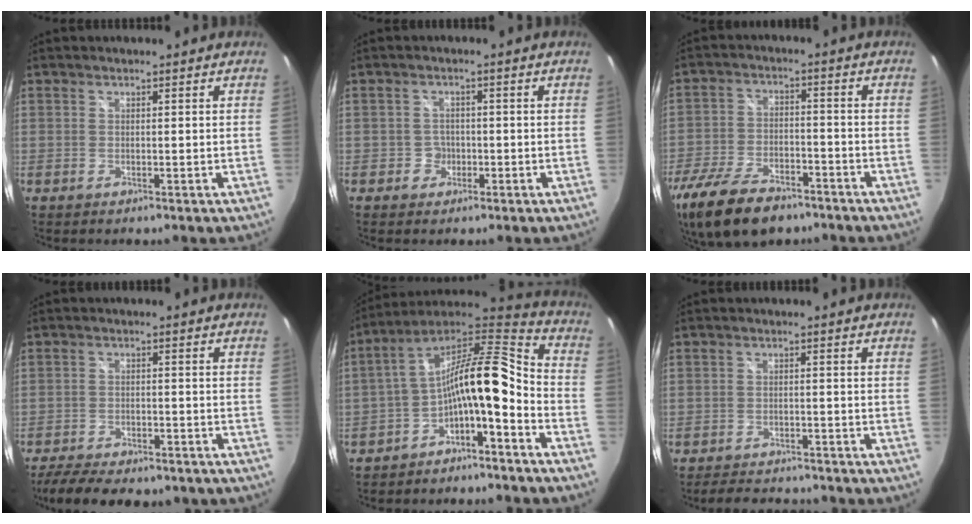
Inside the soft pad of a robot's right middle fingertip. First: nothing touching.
{"total": 2.8, "force": [-1.1, 2.5, 0.2], "torque": [-0.004, 0.006, -0.019]}
{"total": 17.9, "force": [-12.4, 8.4, 9.8], "torque": [-0.224, -0.029, -0.211]}
{"total": 13.6, "force": [-11.1, 4.4, 6.6], "torque": [-0.144, -0.025, -0.161]}
{"total": 15.0, "force": [-5.9, 4.9, 12.9], "torque": [-0.232, 0.020, -0.112]}
{"total": 7.1, "force": [-6.5, 2.2, 1.8], "torque": [-0.051, 0.013, -0.091]}